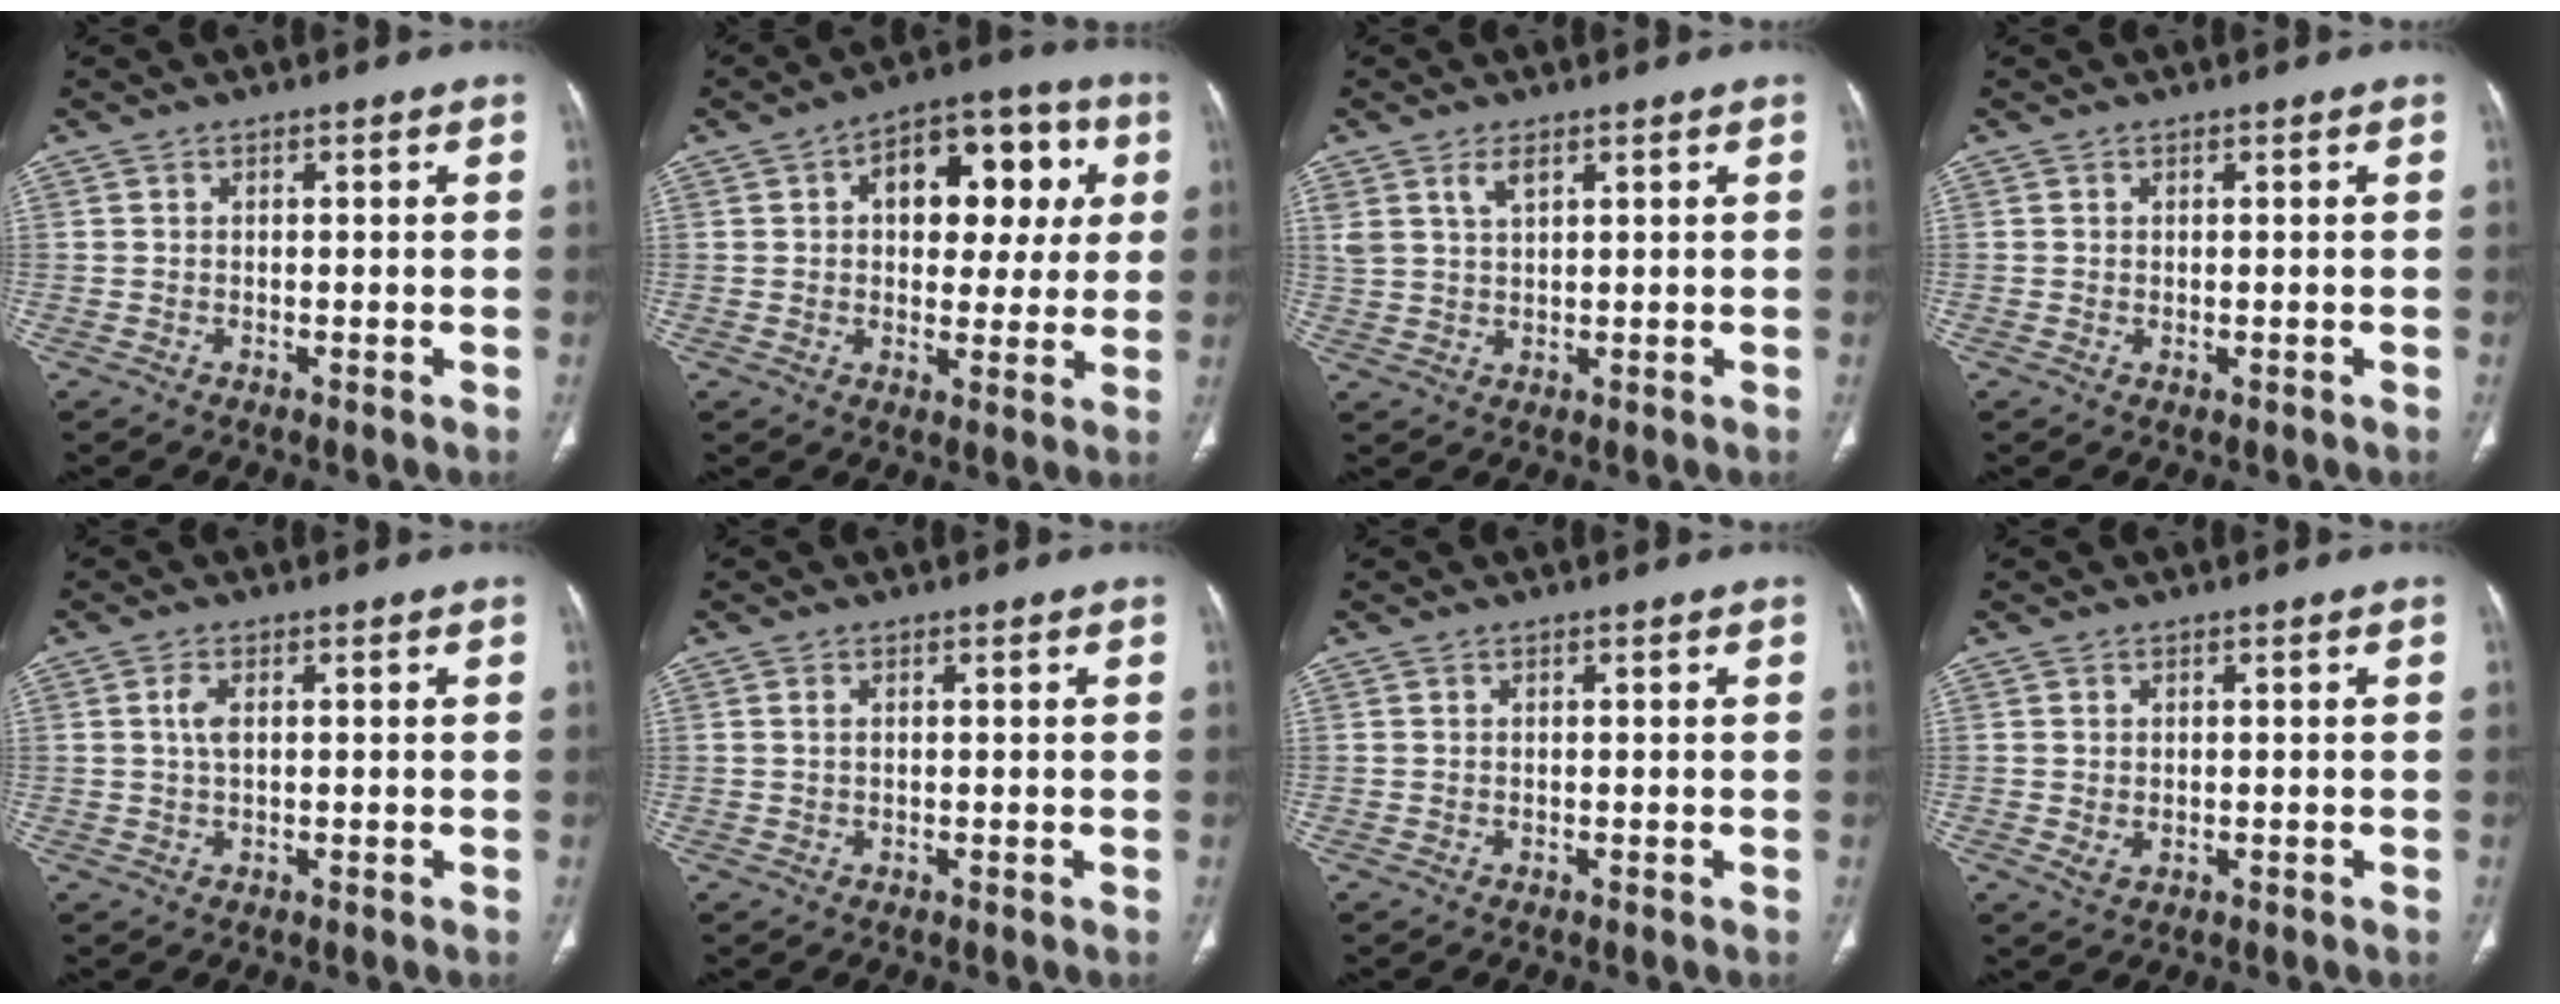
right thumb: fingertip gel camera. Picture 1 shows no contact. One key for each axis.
{"total": 16.5, "fx": 4.2, "fy": 9.9, "fz": 12.6, "tx": -0.114, "ty": 0.022, "tz": 0.056}
{"total": 3.3, "fx": 2.1, "fy": 1.4, "fz": 2.2, "tx": -0.043, "ty": -0.008, "tz": 0.047}
{"total": 0.6, "fx": -0.1, "fy": 0.4, "fz": 0.5, "tx": -0.010, "ty": -0.001, "tz": 0.001}
{"total": 2.4, "fx": 0.5, "fy": 1.0, "fz": 2.1, "tx": -0.048, "ty": 0.005, "tz": 0.011}
{"total": 0.7, "fx": 0.2, "fy": 0.3, "fz": 0.6, "tx": -0.014, "ty": 0.003, "tz": 0.005}
{"total": 0.0}
{"total": 2.0, "fx": -0.2, "fy": 1.3, "fz": 1.4, "tx": -0.028, "ty": -0.002, "tz": 0.003}